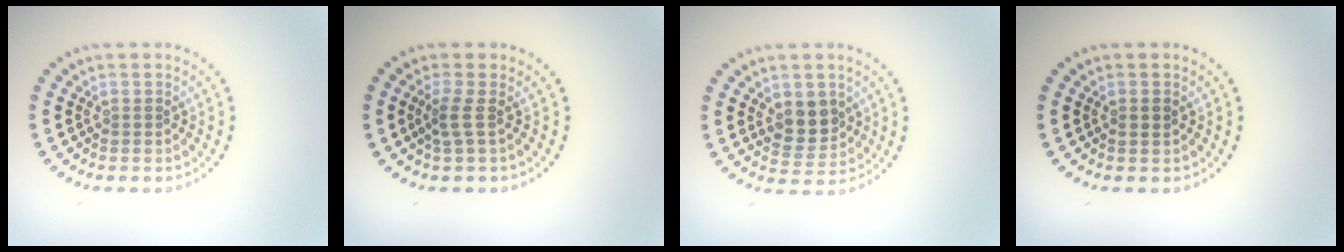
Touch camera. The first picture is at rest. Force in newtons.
{"total": 1.7, "press": 1.1, "slide": 1.3}
{"total": 3.4, "press": 3.3, "slide": 0.9}
{"total": 0.8, "press": 0.7, "slide": 0.4}